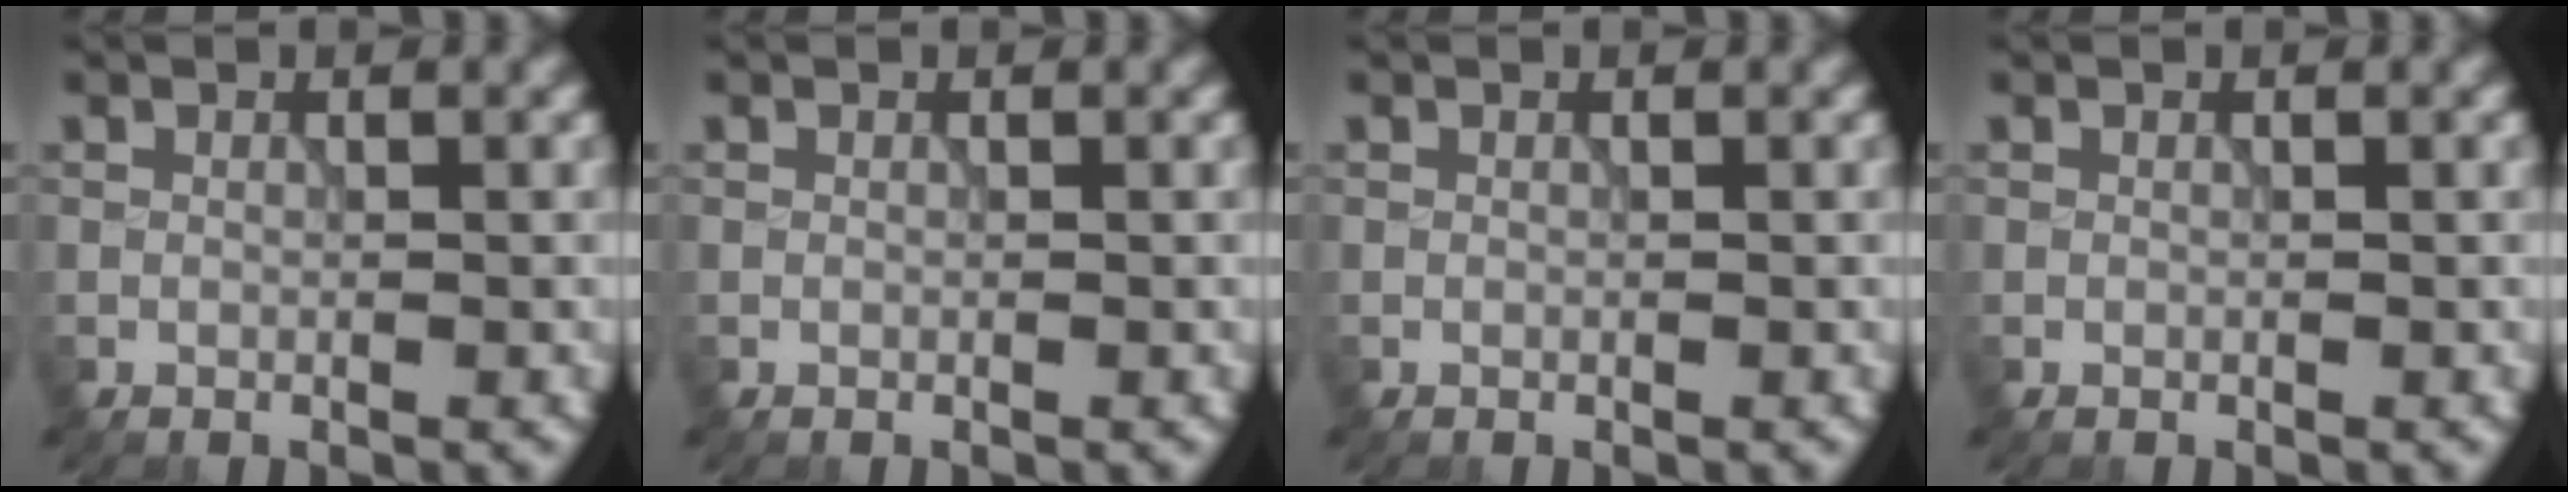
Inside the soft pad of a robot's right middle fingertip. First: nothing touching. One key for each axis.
{"total": 0.0}
{"total": 0.0}
{"total": 0.0}